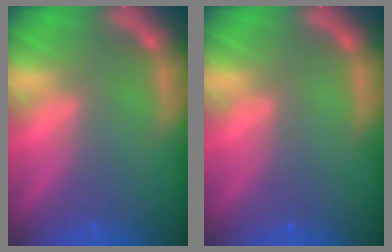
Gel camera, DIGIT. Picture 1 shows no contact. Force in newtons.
{"total": 0.0}